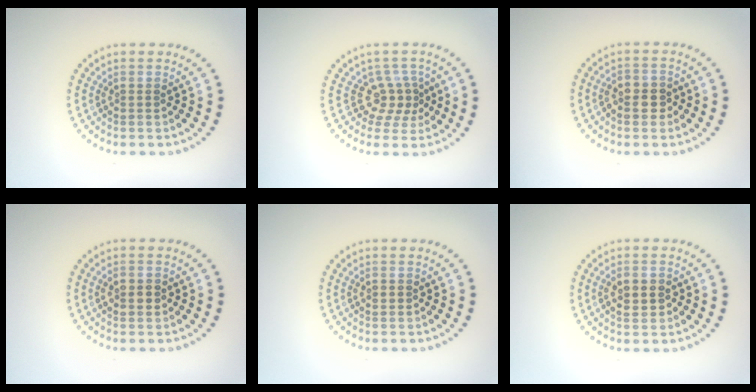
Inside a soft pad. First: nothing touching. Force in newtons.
{"total": 2.7, "press": 1.9, "slide": 1.9}
{"total": 2.6, "press": 2.5, "slide": 0.6}
{"total": 2.0, "press": 2.0, "slide": 0.1}
{"total": 1.0, "press": 1.0, "slide": 0.1}
{"total": 2.7, "press": 2.7, "slide": 0.2}